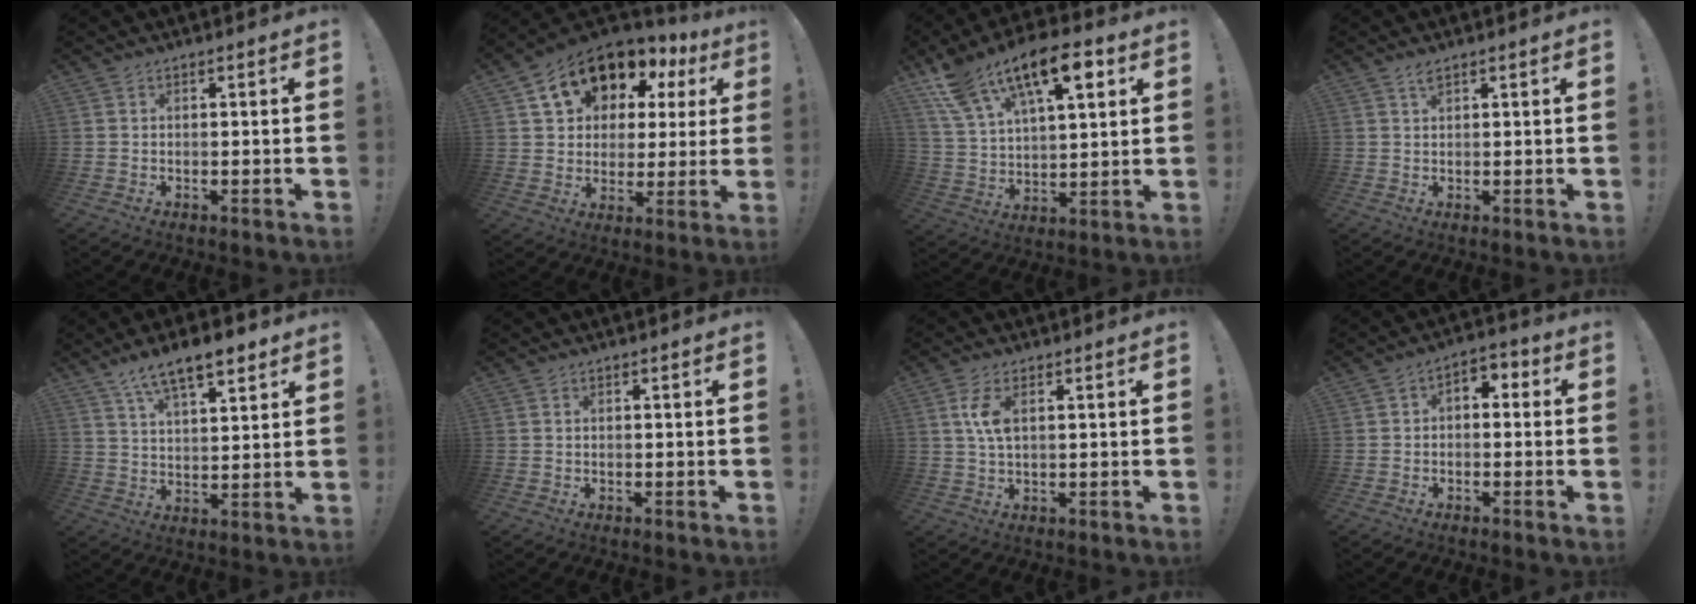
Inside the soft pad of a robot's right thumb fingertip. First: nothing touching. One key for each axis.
{"total": 14.0, "fx": 8.6, "fy": 9.0, "fz": 6.4, "tx": -0.106, "ty": -0.056, "tz": 0.160}
{"total": 18.3, "fx": 10.6, "fy": 9.0, "fz": 11.8, "tx": -0.203, "ty": -0.047, "tz": 0.188}
{"total": 1.8, "fx": 1.5, "fy": 0.5, "fz": 0.8, "tx": -0.004, "ty": -0.005, "tz": 0.024}
{"total": 11.4, "fx": 7.7, "fy": 4.0, "fz": 7.4, "tx": -0.119, "ty": -0.035, "tz": 0.134}
{"total": 0.0}
{"total": 5.8, "fx": 1.6, "fy": 2.6, "fz": 5.0, "tx": -0.100, "ty": -0.004, "tz": 0.021}
{"total": 3.7, "fx": -1.7, "fy": 2.5, "fz": 2.1, "tx": -0.029, "ty": 0.015, "tz": -0.030}